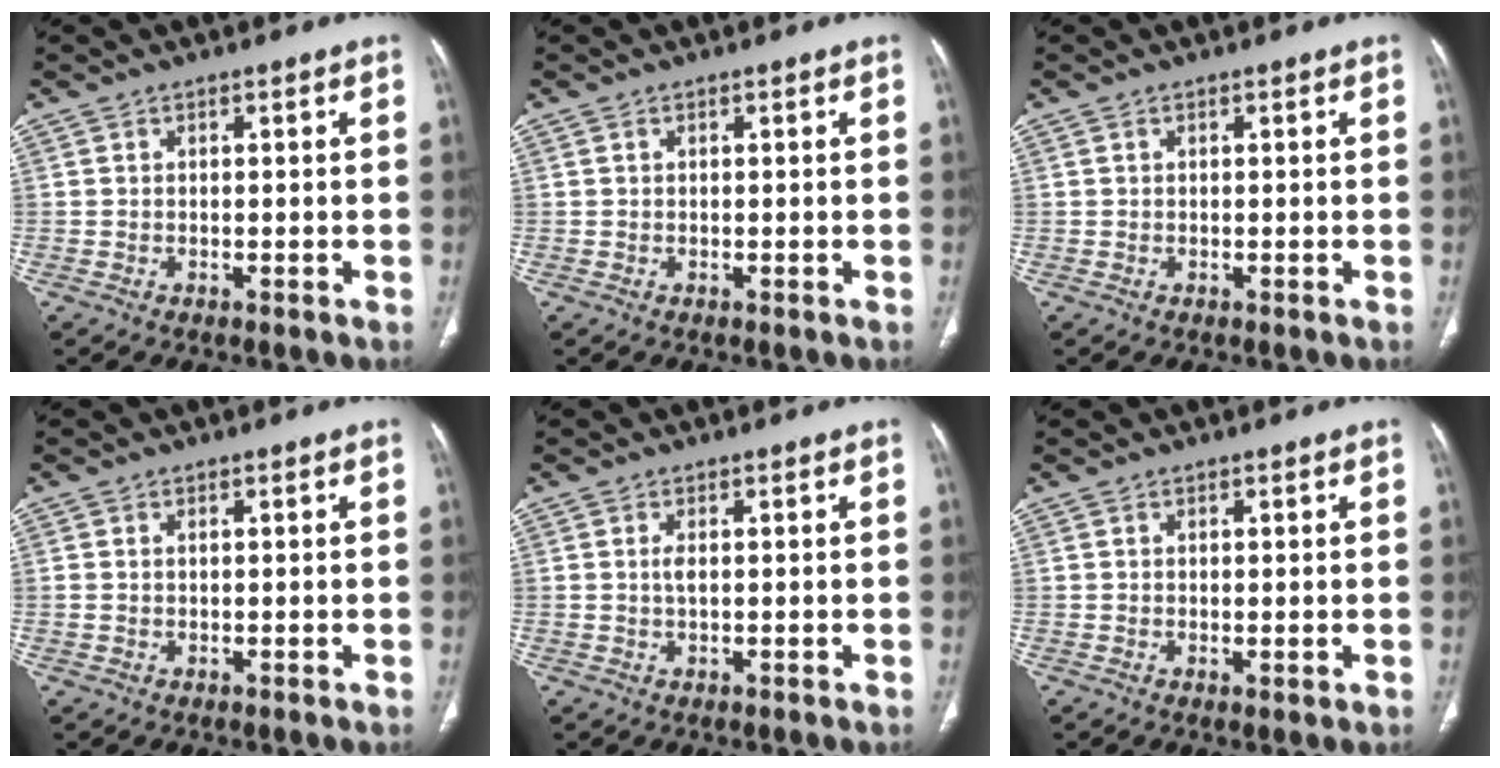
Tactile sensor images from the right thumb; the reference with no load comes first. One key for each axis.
{"total": 0.0}
{"total": 0.0}
{"total": 1.1, "fx": 0.0, "fy": 0.8, "fz": 0.8, "tx": -0.025, "ty": 0.009, "tz": 0.004}
{"total": 1.5, "fx": 0.1, "fy": 0.6, "fz": 1.3, "tx": -0.030, "ty": -0.001, "tz": 0.003}
{"total": 0.8, "fx": 0.0, "fy": 0.3, "fz": 0.7, "tx": -0.017, "ty": -0.006, "tz": 0.003}